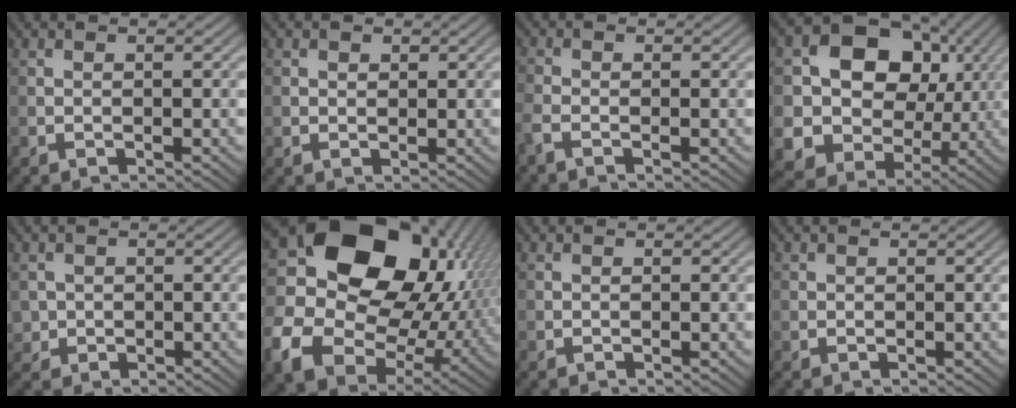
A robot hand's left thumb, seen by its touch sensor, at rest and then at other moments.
{"total": 1.2, "force": [0.6, 1.0, 0.3], "torque": [-0.006, -0.002, 0.009]}
{"total": 1.9, "force": [-1.2, 0.4, 1.4], "torque": [-0.037, -0.004, -0.035]}
{"total": 15.6, "force": [3.0, 13.0, 8.1], "torque": [-0.183, 0.000, 0.061]}
{"total": 2.1, "force": [0.0, 2.1, 0.2], "torque": [-0.008, -0.008, 0.001]}
{"total": 20.7, "force": [2.2, 16.6, 12.2], "torque": [-0.295, -0.044, 0.078]}
{"total": 0.0}
{"total": 0.7, "force": [0.3, 0.6, 0.1], "torque": [0.000, -0.003, 0.006]}